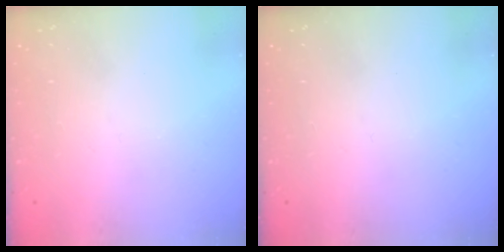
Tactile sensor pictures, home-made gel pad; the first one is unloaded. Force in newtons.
{"total": 0.0}